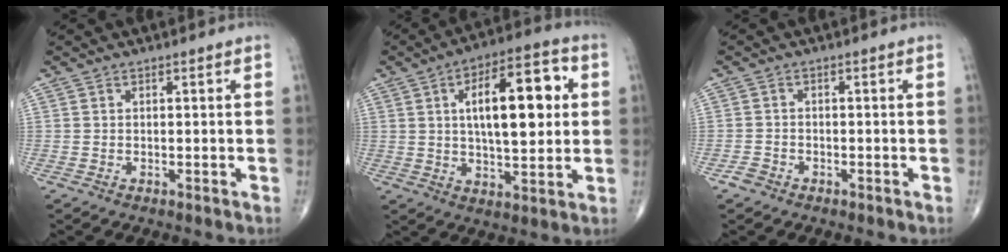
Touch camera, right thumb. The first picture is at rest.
{"total": 17.3, "force": [3.5, 7.1, 15.4], "torque": [-0.210, 0.010, 0.050]}
{"total": 1.7, "force": [-1.2, 1.2, 0.4], "torque": [-0.010, 0.007, -0.025]}